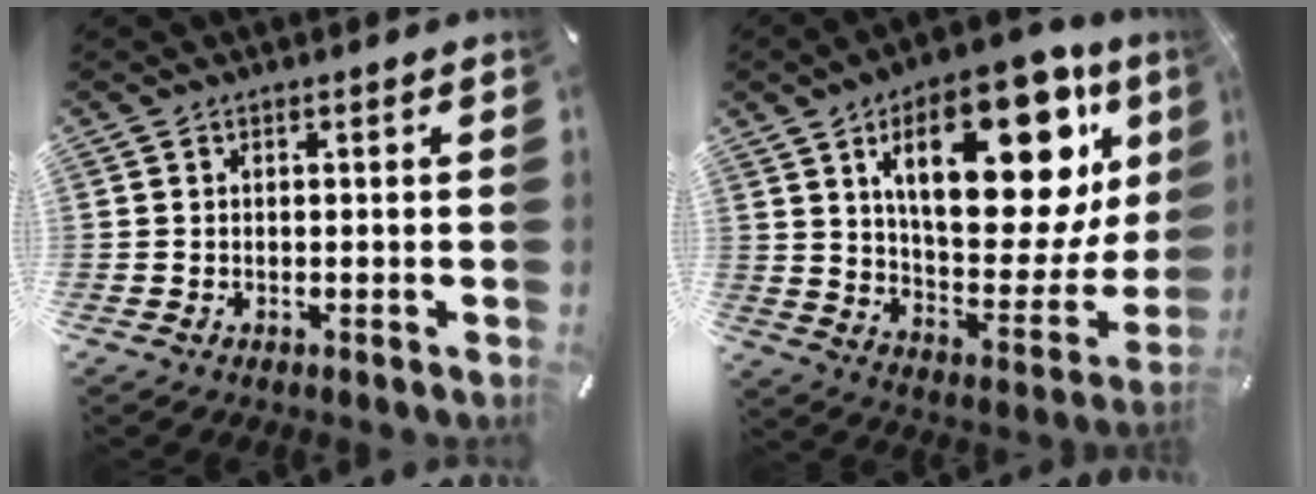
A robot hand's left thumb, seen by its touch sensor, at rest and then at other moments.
{"total": 28.6, "force": [12.9, 13.1, 21.9], "torque": [-0.307, -0.069, 0.212]}